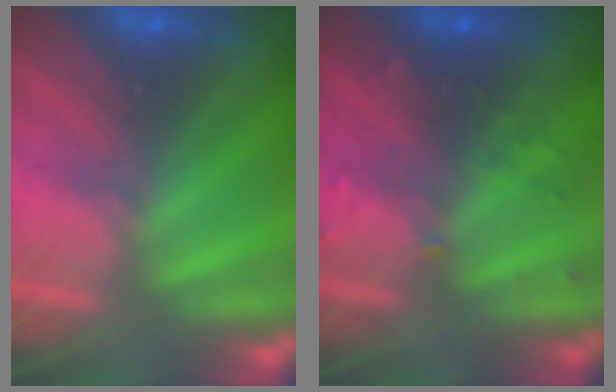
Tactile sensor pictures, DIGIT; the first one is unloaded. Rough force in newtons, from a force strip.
{"total": 2.9}